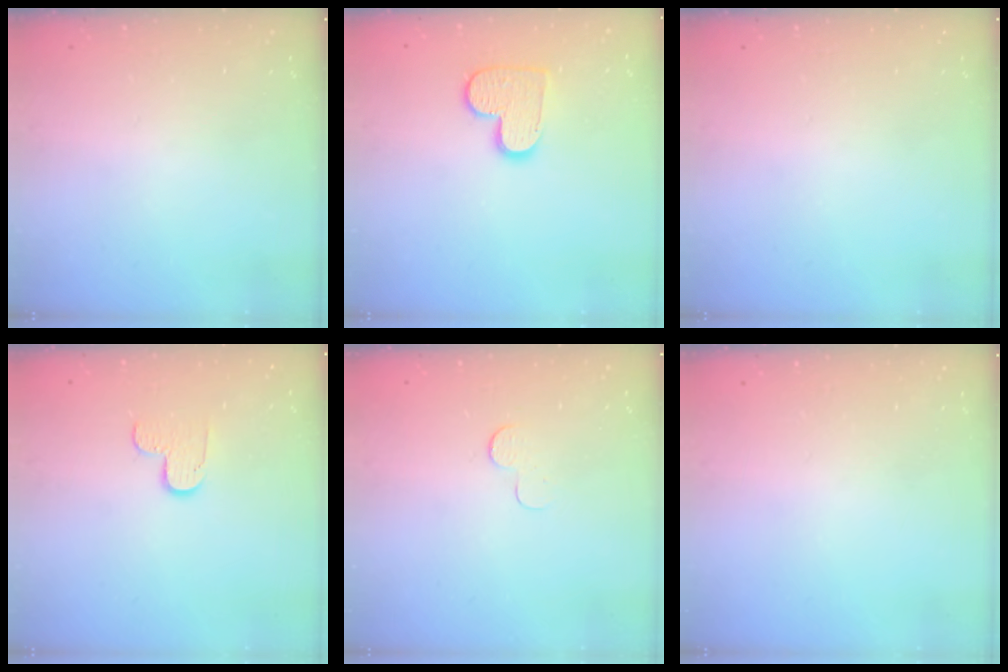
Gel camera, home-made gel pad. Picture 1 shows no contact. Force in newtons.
{"total": 10.5, "press": 10.5, "slide": 0.5}
{"total": 0.0}
{"total": 5.7, "press": 5.7, "slide": 0.5}
{"total": 3.7, "press": 3.7, "slide": 0.4}
{"total": 0.0}